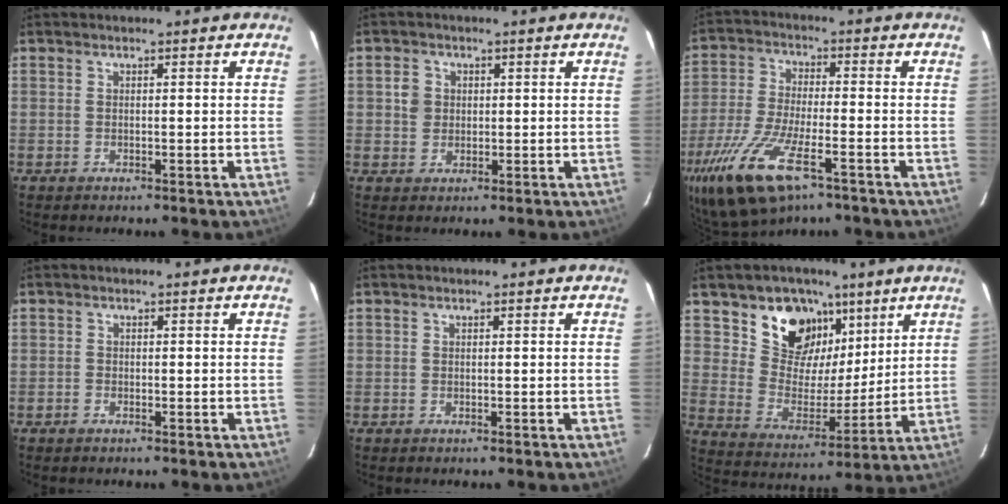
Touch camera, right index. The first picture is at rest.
{"total": 3.3, "force": [0.5, 3.1, 0.9], "torque": [-0.010, 0.014, 0.010]}
{"total": 18.6, "force": [-10.6, 6.9, 13.7], "torque": [-0.295, -0.053, -0.195]}
{"total": 0.6, "force": [-0.5, 0.3, 0.1], "torque": [-0.003, 0.002, -0.011]}
{"total": 0.0}
{"total": 14.0, "force": [8.4, 10.1, 4.9], "torque": [-0.095, 0.000, 0.153]}